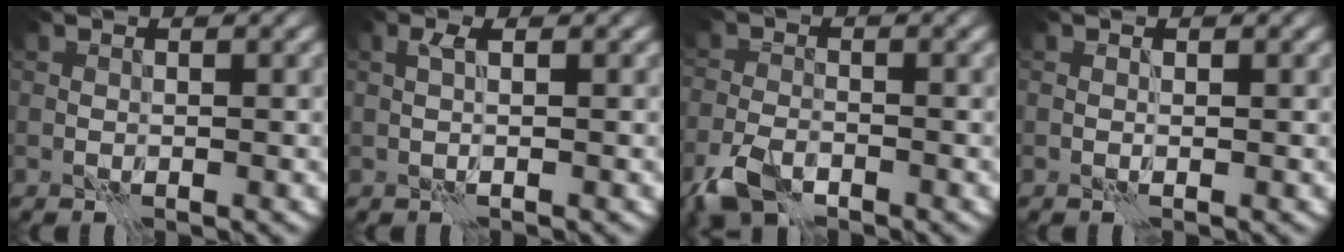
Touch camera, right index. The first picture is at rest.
{"total": 1.0, "force": [0.4, -0.5, 0.8], "torque": [-0.014, 0.008, 0.004]}
{"total": 4.1, "force": [-3.0, 1.5, 2.3], "torque": [-0.050, -0.005, -0.069]}
{"total": 0.0}